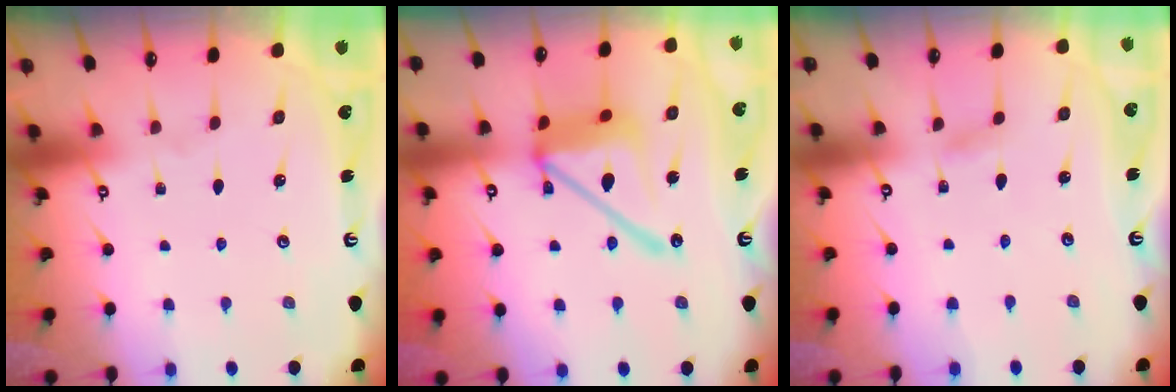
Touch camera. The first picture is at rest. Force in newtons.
{"total": 16.8, "press": 16.8, "slide": 1.6}
{"total": 2.8, "press": 2.8, "slide": 0.4}